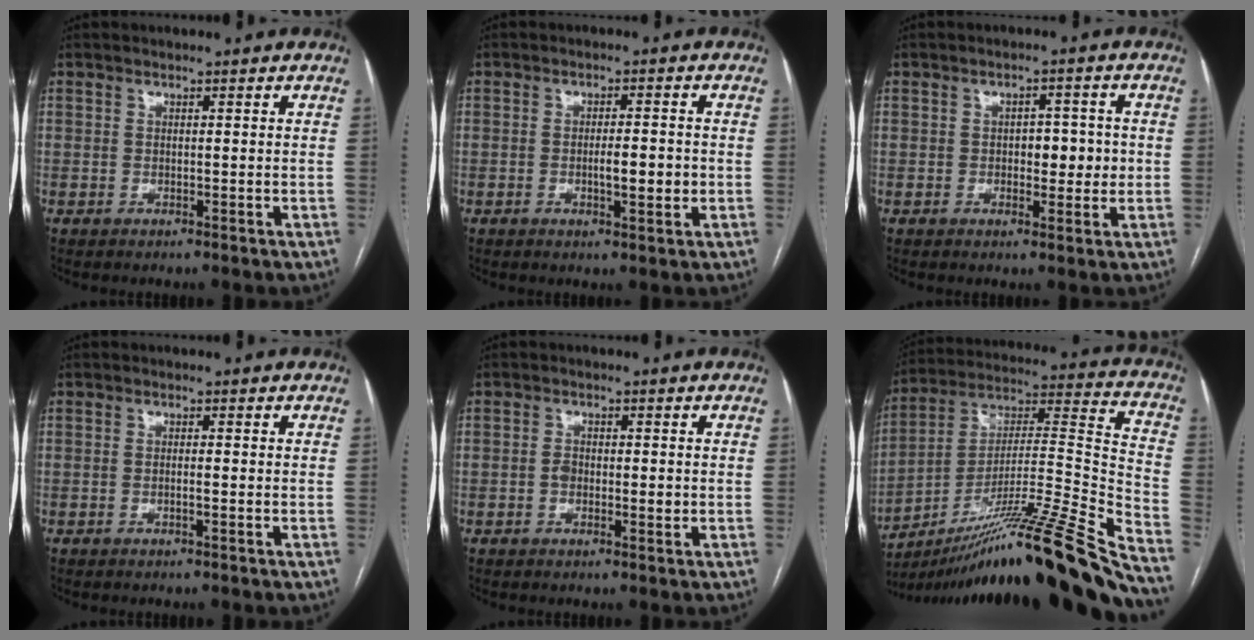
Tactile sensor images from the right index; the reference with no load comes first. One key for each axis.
{"total": 4.0, "fx": -0.7, "fy": 0.9, "fz": 3.8, "tx": -0.067, "ty": -0.001, "tz": -0.005}
{"total": 4.3, "fx": -0.2, "fy": 2.3, "fz": 3.6, "tx": -0.042, "ty": 0.009, "tz": 0.001}
{"total": 0.6, "fx": -0.2, "fy": 0.0, "fz": 0.6, "tx": -0.014, "ty": 0.002, "tz": -0.001}
{"total": 2.4, "fx": -0.2, "fy": 1.4, "fz": 1.9, "tx": -0.032, "ty": 0.004, "tz": -0.001}
{"total": 30.9, "fx": -23.6, "fy": -1.1, "fz": 19.9, "tx": -0.236, "ty": -0.002, "tz": -0.381}